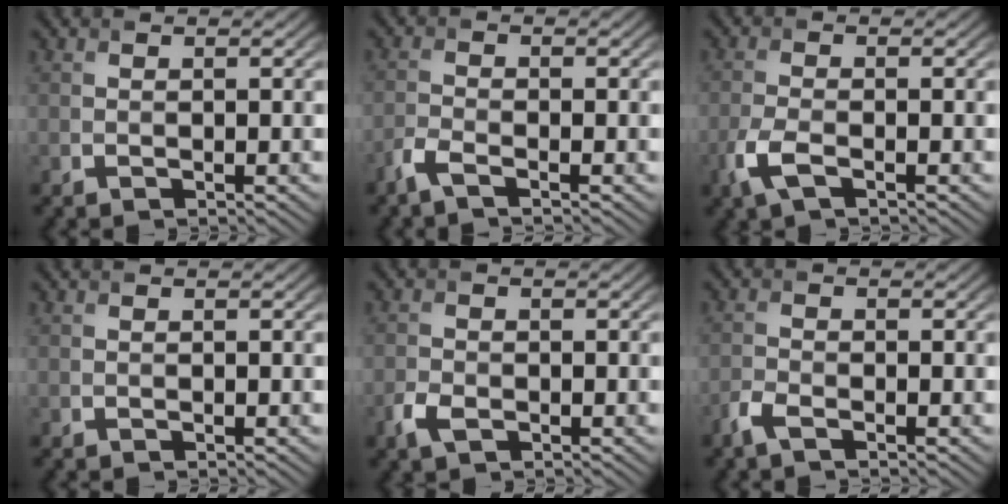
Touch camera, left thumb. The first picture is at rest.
{"total": 2.6, "force": [-1.9, 0.5, 1.7], "torque": [-0.040, -0.004, -0.049]}
{"total": 3.7, "force": [-1.9, 1.3, 2.8], "torque": [-0.075, -0.004, -0.045]}
{"total": 0.0}
{"total": 2.6, "force": [-1.3, 1.5, 1.6], "torque": [-0.041, -0.005, -0.031]}
{"total": 2.2, "force": [-1.6, 0.6, 1.4], "torque": [-0.038, -0.004, -0.041]}